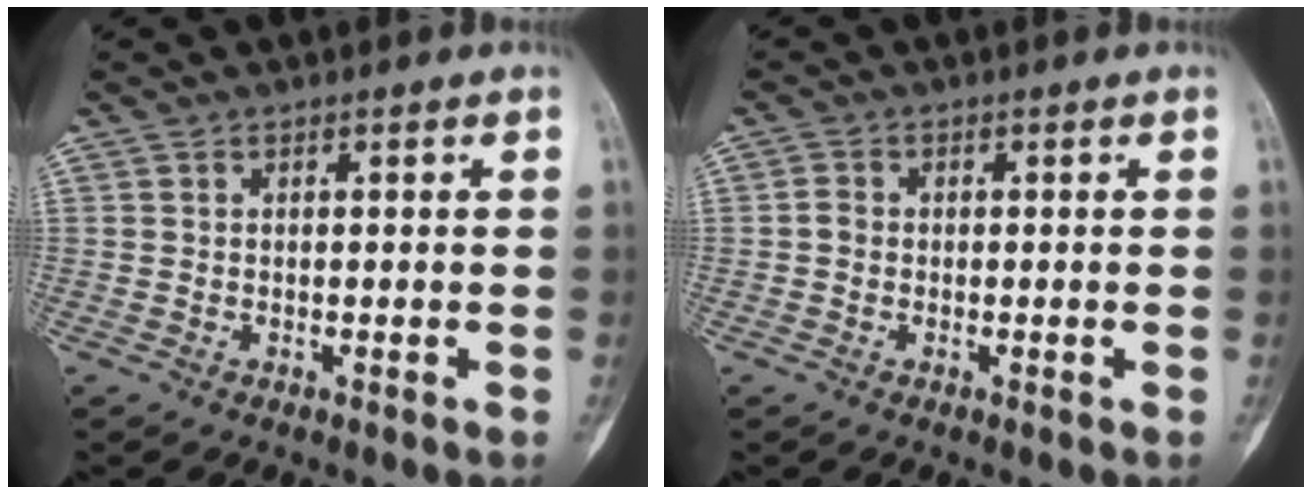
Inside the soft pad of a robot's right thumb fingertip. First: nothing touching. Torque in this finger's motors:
{"motor_torque": [-0.01, 0.01, 0.12, -0.14, -0.05]}